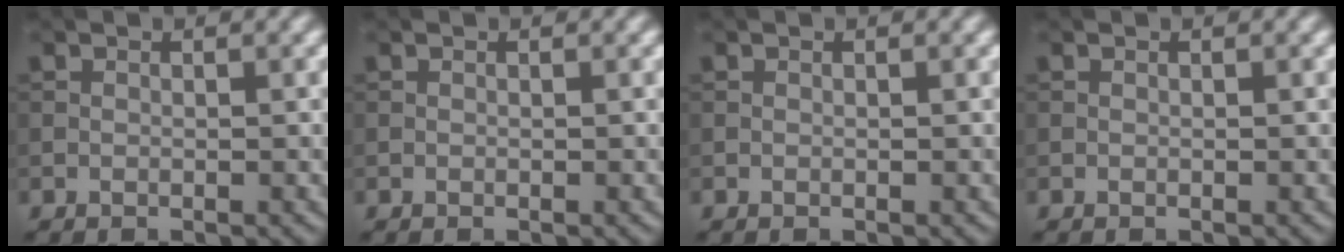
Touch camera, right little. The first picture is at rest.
{"total": 0.0}
{"total": 0.0}
{"total": 0.0}